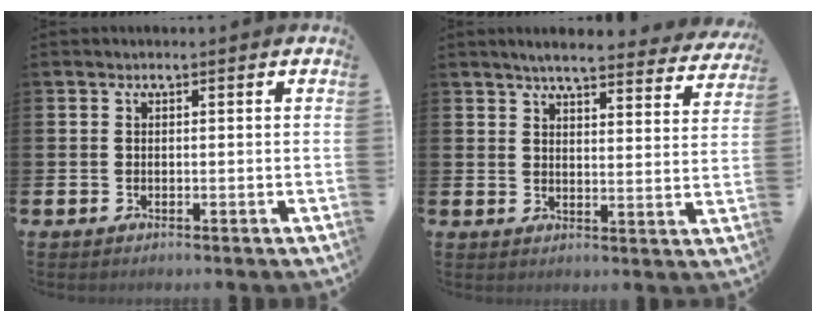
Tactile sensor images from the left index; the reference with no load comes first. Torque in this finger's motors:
{"motor_torque": [0.97, -1.17, 0.40, 0.03]}